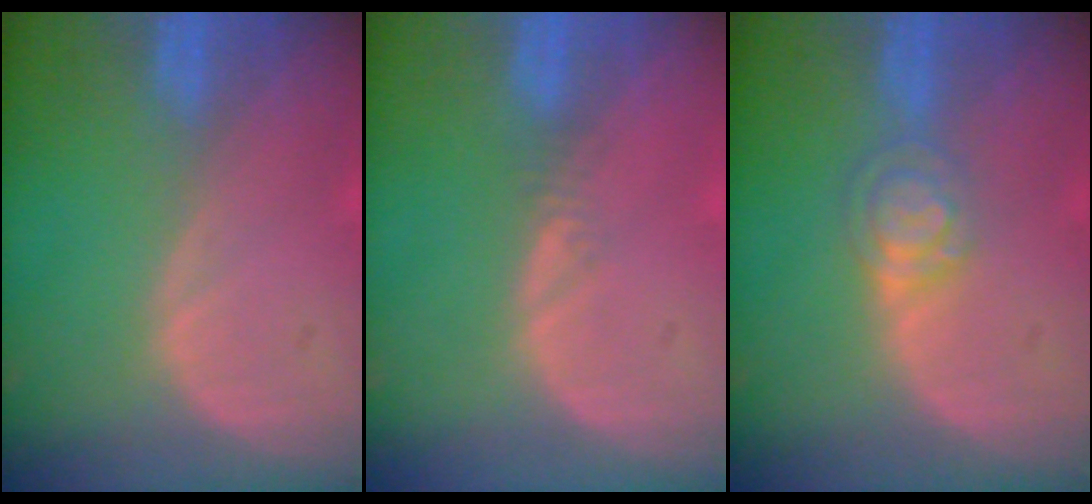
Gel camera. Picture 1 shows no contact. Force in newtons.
{"total": 0.9, "press": 0.8, "slide": 0.4}
{"total": 4.0, "press": 3.6, "slide": 1.7}